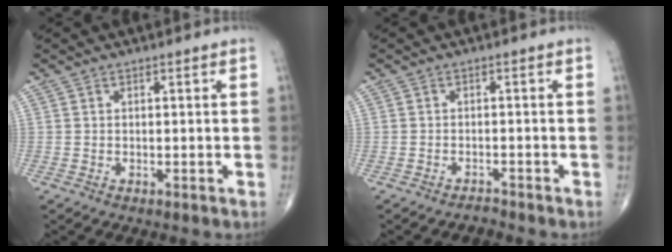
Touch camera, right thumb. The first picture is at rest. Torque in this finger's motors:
{"motor_torque": [0.31, -0.21, -0.17, -0.14, -0.08]}